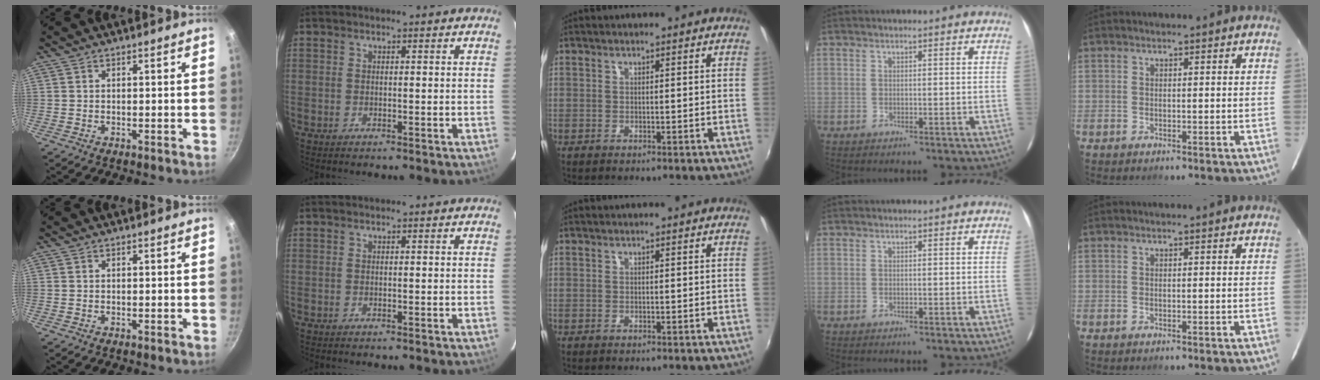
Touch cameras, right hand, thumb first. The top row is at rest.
{}